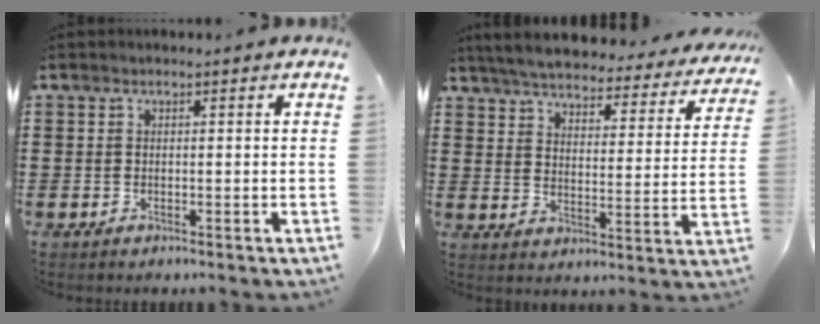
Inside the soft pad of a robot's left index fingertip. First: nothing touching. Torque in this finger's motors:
{"motor_torque": [1.28, -0.86, 1.05, 0.05]}